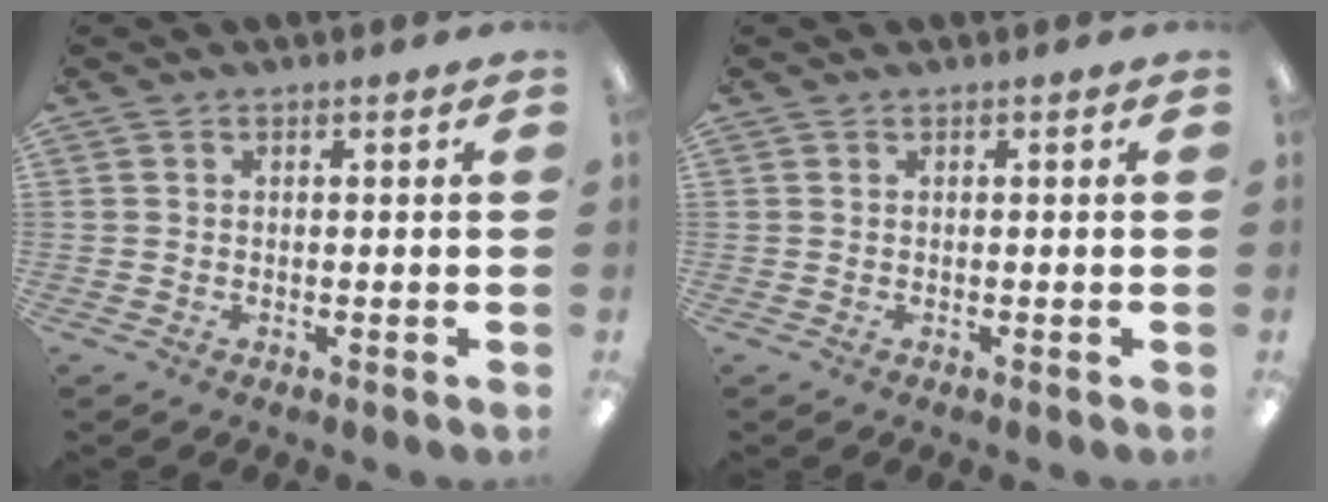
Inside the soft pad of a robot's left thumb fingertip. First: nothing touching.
{"total": 0.0}